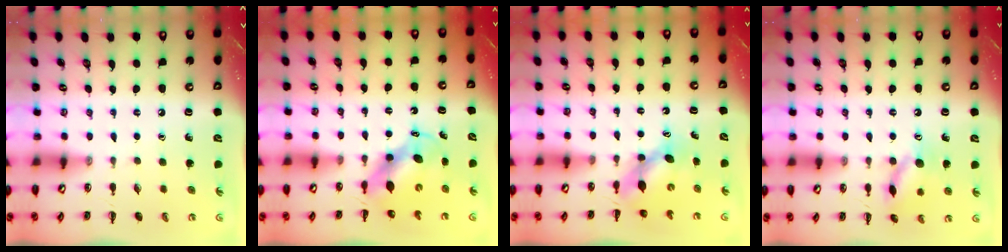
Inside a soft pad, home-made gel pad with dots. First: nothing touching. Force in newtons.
{"total": 6.4, "press": 6.3, "slide": 0.9}
{"total": 6.1, "press": 6.0, "slide": 0.9}
{"total": 11.6, "press": 11.6, "slide": 0.8}